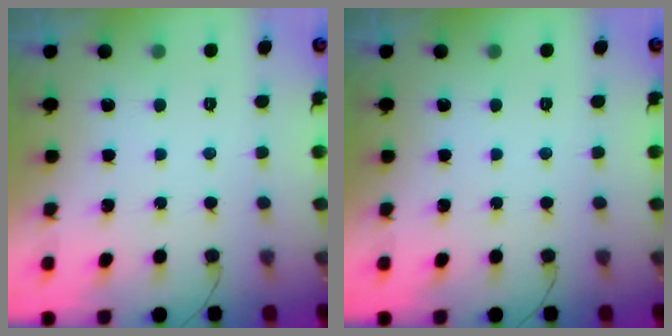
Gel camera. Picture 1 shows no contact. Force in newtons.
{"total": 0.0}